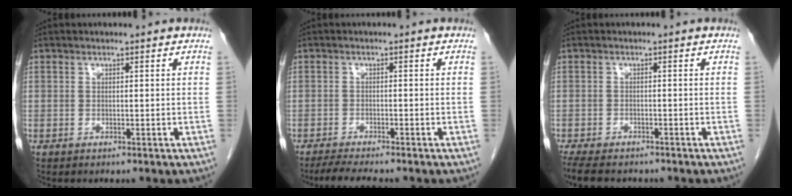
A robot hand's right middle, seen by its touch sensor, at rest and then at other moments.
{"total": 4.6, "force": [-4.0, 0.1, 2.3], "torque": [-0.039, -0.014, -0.066]}
{"total": 8.8, "force": [-7.2, 3.1, 3.9], "torque": [-0.074, -0.011, -0.108]}